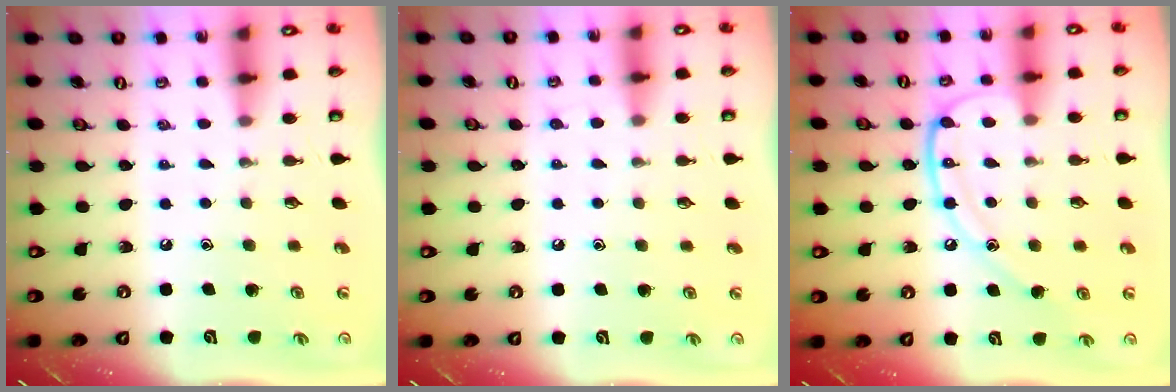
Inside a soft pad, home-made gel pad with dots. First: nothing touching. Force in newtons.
{"total": 3.6, "press": 3.5, "slide": 0.5}
{"total": 14.4, "press": 14.3, "slide": 1.6}